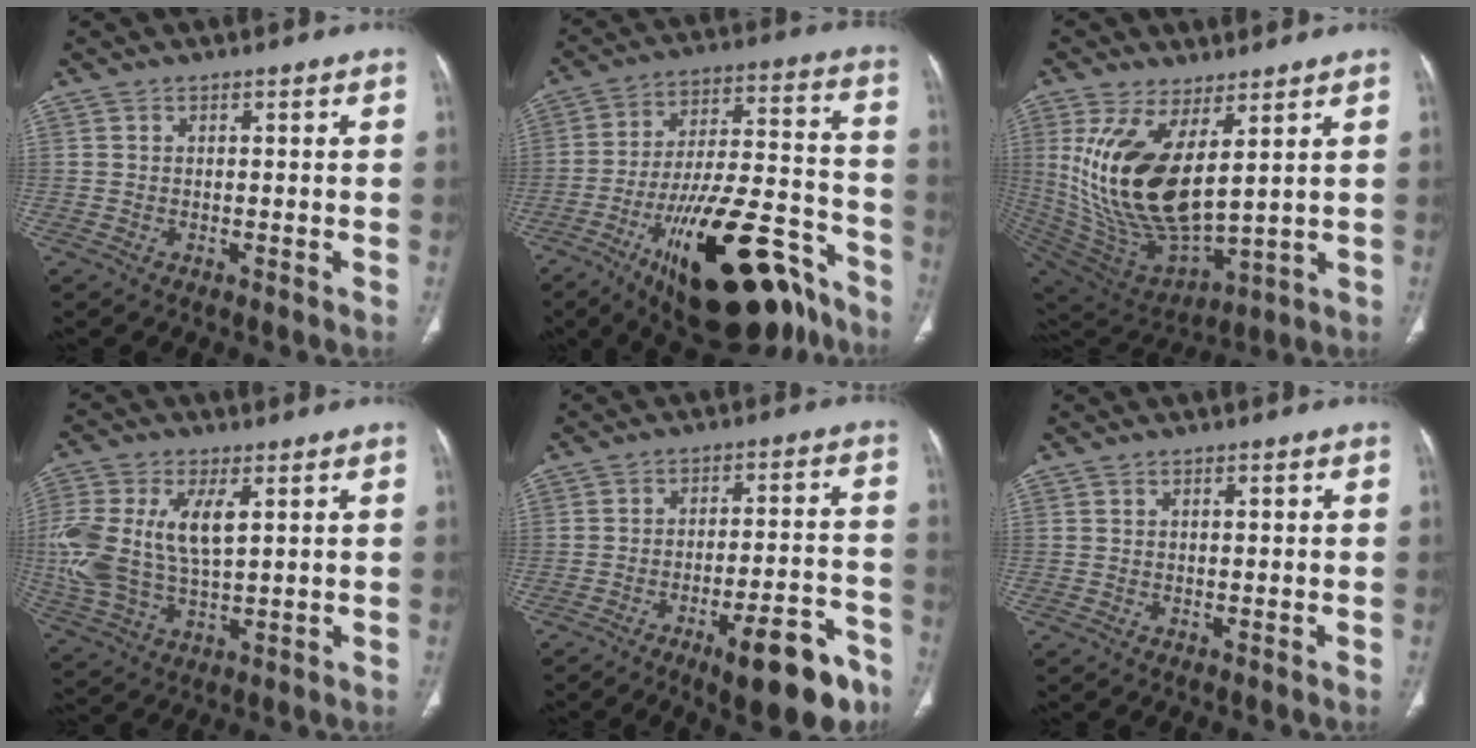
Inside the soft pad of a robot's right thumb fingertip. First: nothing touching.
{"total": 27.2, "force": [-15.9, 9.7, 19.9], "torque": [-0.272, 0.082, -0.246]}
{"total": 19.1, "force": [5.5, 8.5, 16.2], "torque": [-0.319, -0.038, 0.130]}
{"total": 16.3, "force": [3.1, 8.4, 13.7], "torque": [-0.312, 0.000, 0.066]}
{"total": 14.2, "force": [-8.5, 4.2, 10.5], "torque": [-0.127, 0.060, -0.115]}
{"total": 1.1, "force": [0.4, 0.3, 1.0], "torque": [-0.018, 0.003, 0.007]}